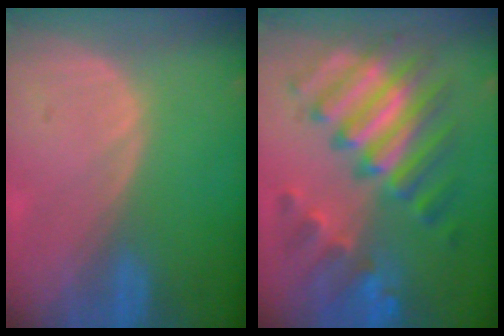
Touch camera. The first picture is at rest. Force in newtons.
{"total": 11.6, "press": 11.6, "slide": 1.1}